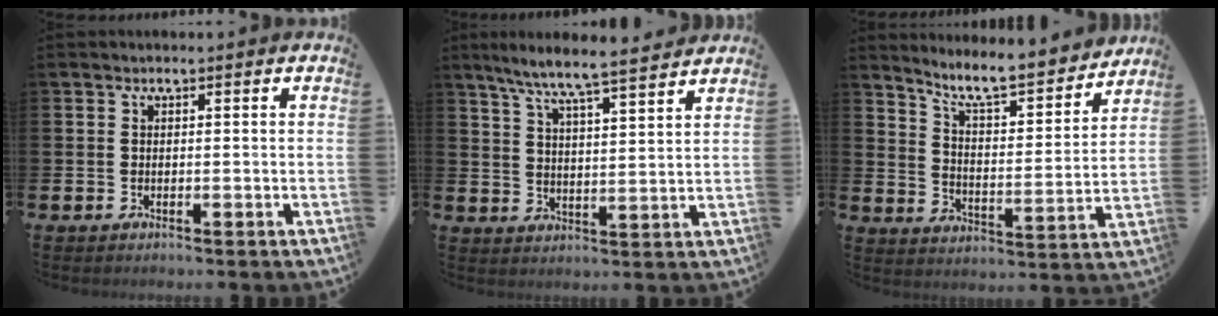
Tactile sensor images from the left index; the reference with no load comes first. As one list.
[{"total": 7.2, "force": [6.7, -0.2, 2.8], "torque": [-0.073, -0.041, 0.114]}, {"total": 8.4, "force": [7.8, 1.1, 2.8], "torque": [-0.078, -0.061, 0.133]}]